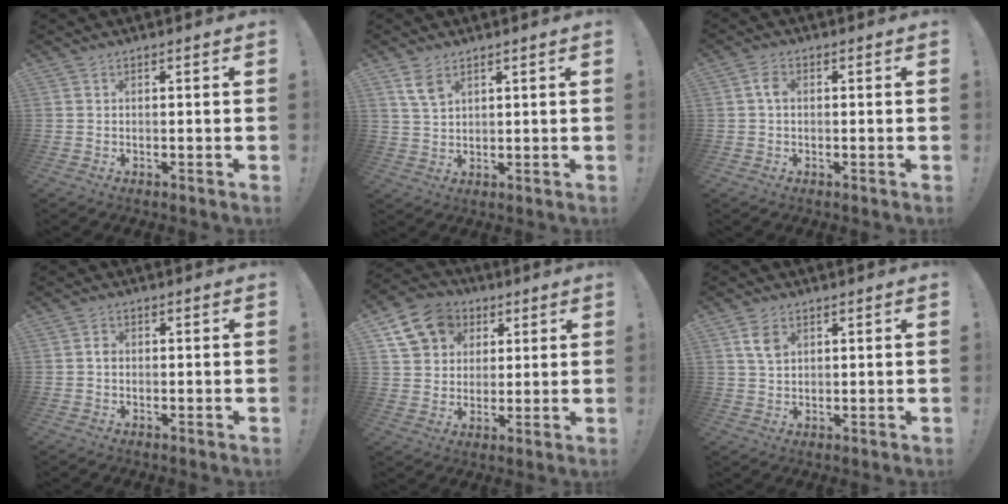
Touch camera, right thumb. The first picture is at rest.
{"total": 6.0, "force": [3.4, 3.8, 3.2], "torque": [-0.052, -0.013, 0.066]}
{"total": 3.2, "force": [0.2, 2.1, 2.4], "torque": [-0.045, 0.009, 0.003]}
{"total": 1.4, "force": [-0.4, 1.1, 0.8], "torque": [-0.019, 0.008, -0.007]}
{"total": 13.4, "force": [5.7, 10.8, 5.4], "torque": [-0.075, -0.024, 0.116]}
{"total": 5.2, "force": [2.2, 3.4, 3.2], "torque": [-0.049, -0.003, 0.041]}